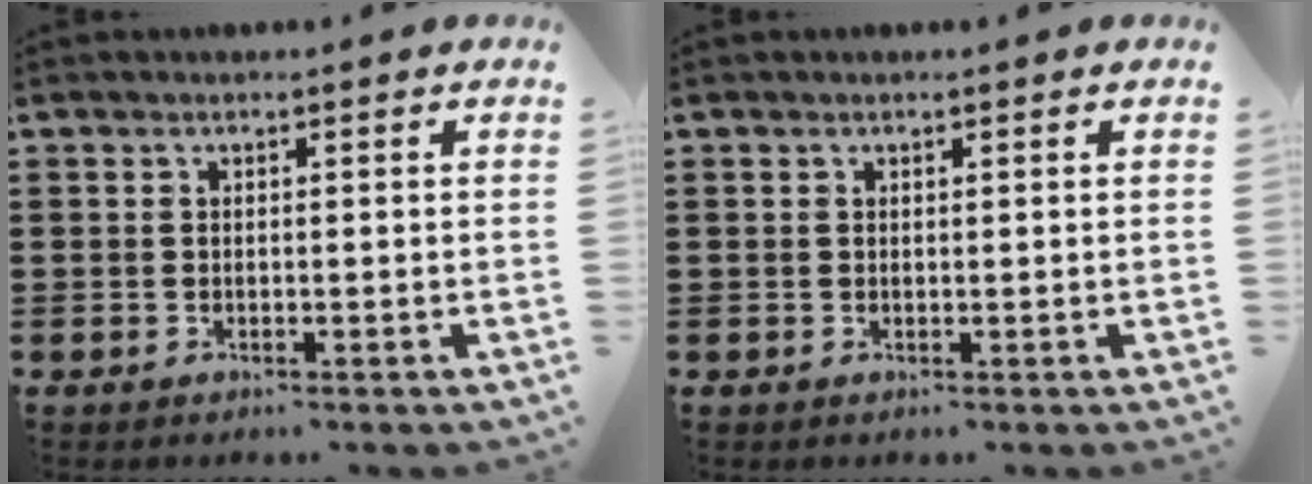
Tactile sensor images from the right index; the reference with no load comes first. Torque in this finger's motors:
{"motor_torque": [-0.33, -0.24, 0.00, 0.00]}